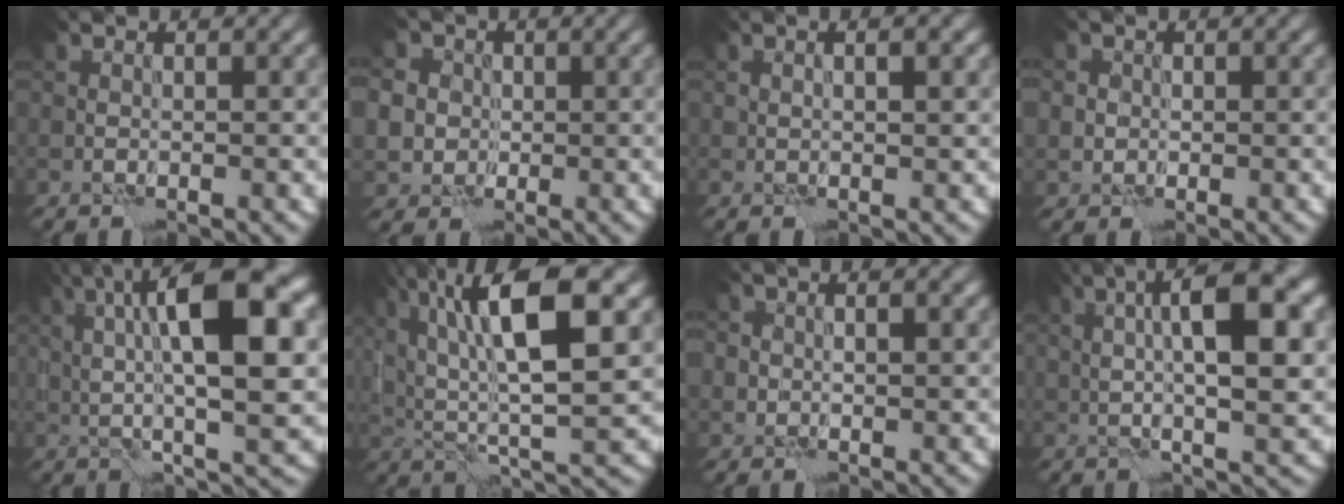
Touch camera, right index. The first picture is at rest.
{"total": 7.2, "force": [1.1, 6.7, 2.2], "torque": [-0.049, 0.027, -0.008]}
{"total": 1.9, "force": [0.9, 0.5, 1.6], "torque": [-0.011, -0.002, 0.009]}
{"total": 1.9, "force": [0.4, 1.9, 0.3], "torque": [0.014, 0.011, -0.014]}
{"total": 11.8, "force": [3.2, 2.9, 11.0], "torque": [-0.163, 0.013, 0.051]}
{"total": 11.1, "force": [3.9, 2.8, 10.0], "torque": [-0.177, 0.010, 0.071]}
{"total": 1.9, "force": [0.3, 1.4, 1.3], "torque": [-0.003, 0.006, 0.000]}
{"total": 8.6, "force": [1.9, 1.9, 8.2], "torque": [-0.119, 0.013, 0.028]}